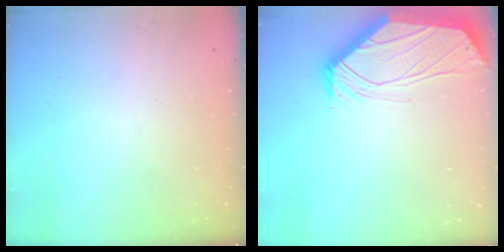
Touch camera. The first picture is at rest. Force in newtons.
{"total": 0.9, "press": 0.8, "slide": 0.4}